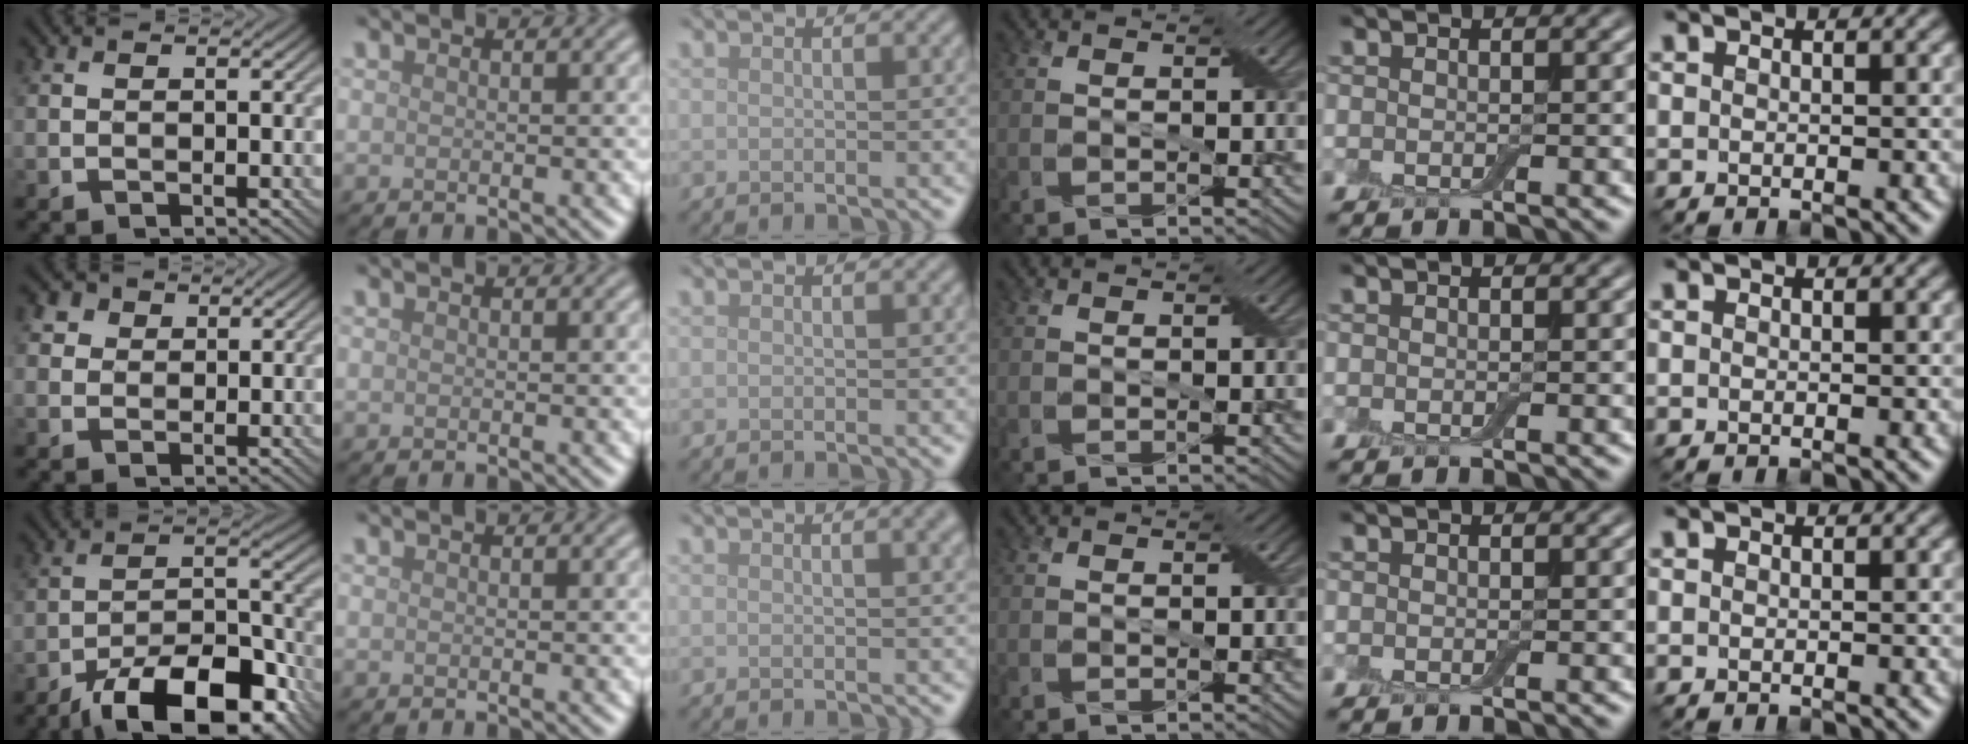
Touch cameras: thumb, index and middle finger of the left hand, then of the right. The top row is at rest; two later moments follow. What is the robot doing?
{"motion": "close", "object": "airpods case & airpods"}